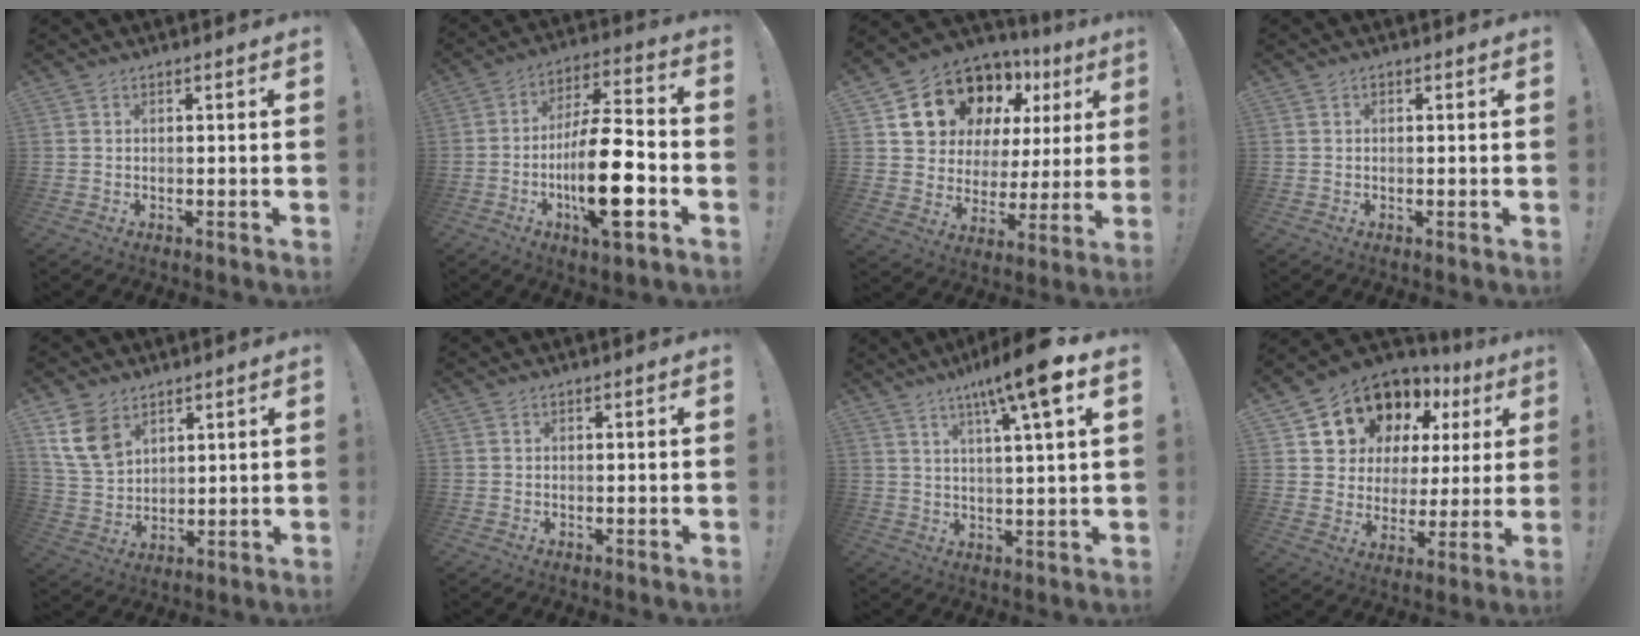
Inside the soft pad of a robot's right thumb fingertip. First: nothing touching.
{"total": 19.9, "force": [-5.5, 6.1, 18.1], "torque": [-0.325, 0.019, -0.089]}
{"total": 14.7, "force": [9.7, 9.4, 5.7], "torque": [-0.105, -0.067, 0.193]}
{"total": 0.0}
{"total": 10.9, "force": [6.3, 7.3, 5.0], "torque": [-0.094, -0.023, 0.130]}
{"total": 0.0}
{"total": 12.3, "force": [6.7, 0.7, 10.3], "torque": [-0.158, -0.038, 0.096]}
{"total": 12.6, "force": [9.0, 7.9, 3.8], "torque": [-0.069, -0.073, 0.176]}